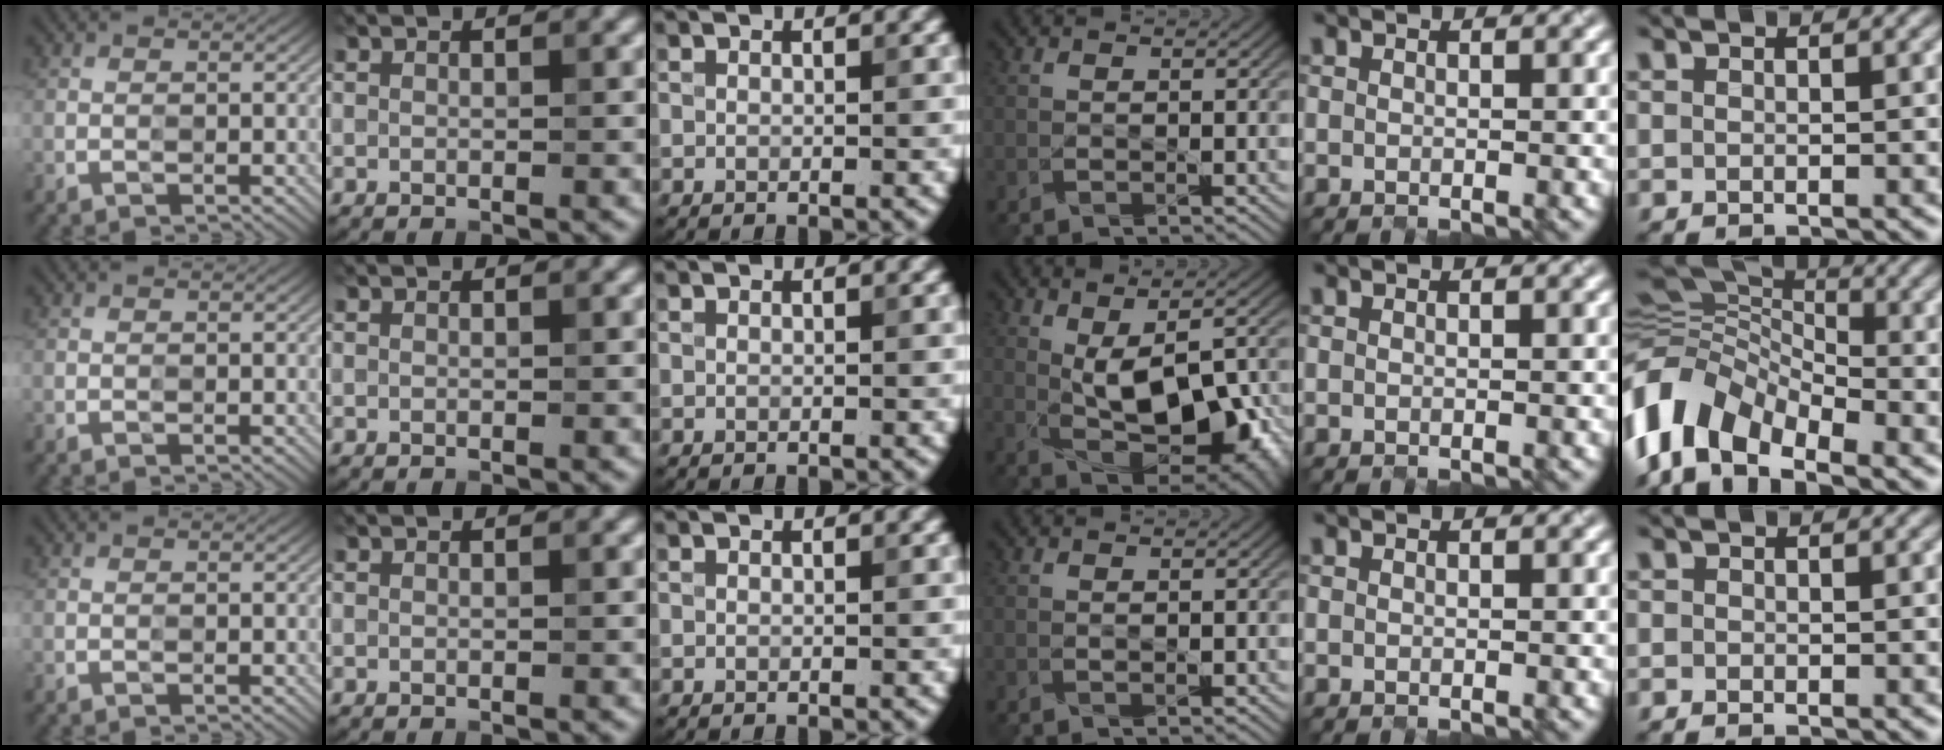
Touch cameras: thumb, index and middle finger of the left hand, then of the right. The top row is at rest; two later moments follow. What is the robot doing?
{"motion": "close", "object": "egg carton"}